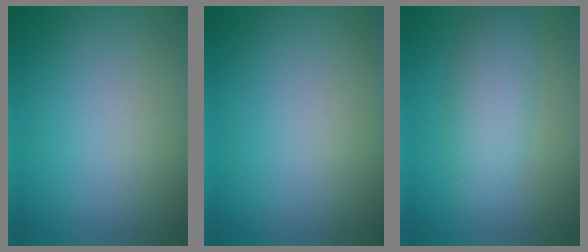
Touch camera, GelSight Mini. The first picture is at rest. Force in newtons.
{"total": 0.0}
{"total": 4.1, "press": 4.1, "slide": 0.1}